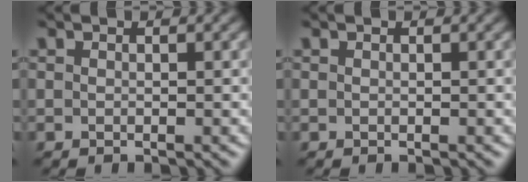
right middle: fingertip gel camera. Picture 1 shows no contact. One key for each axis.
{"total": 0.0}